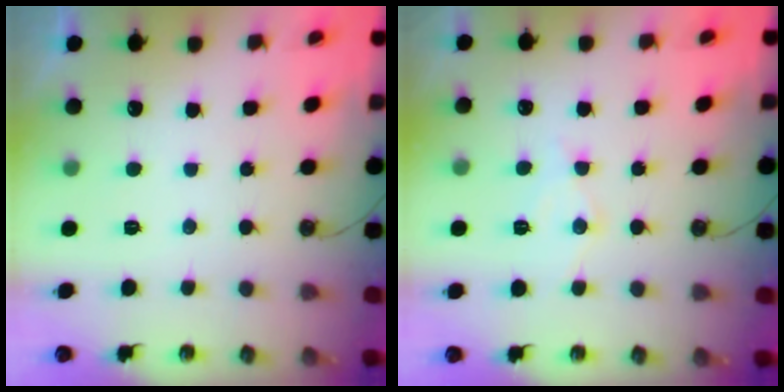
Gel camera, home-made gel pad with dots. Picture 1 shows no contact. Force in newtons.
{"total": 6.5, "press": 6.5, "slide": 0.4}